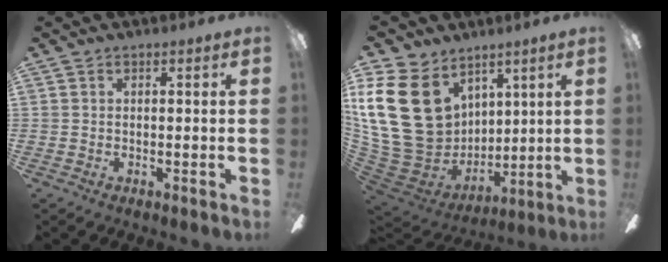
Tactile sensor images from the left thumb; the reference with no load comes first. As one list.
[{"total": 25.3, "force": [7.6, 19.4, 14.2], "torque": [-0.331, -0.036, 0.166]}]